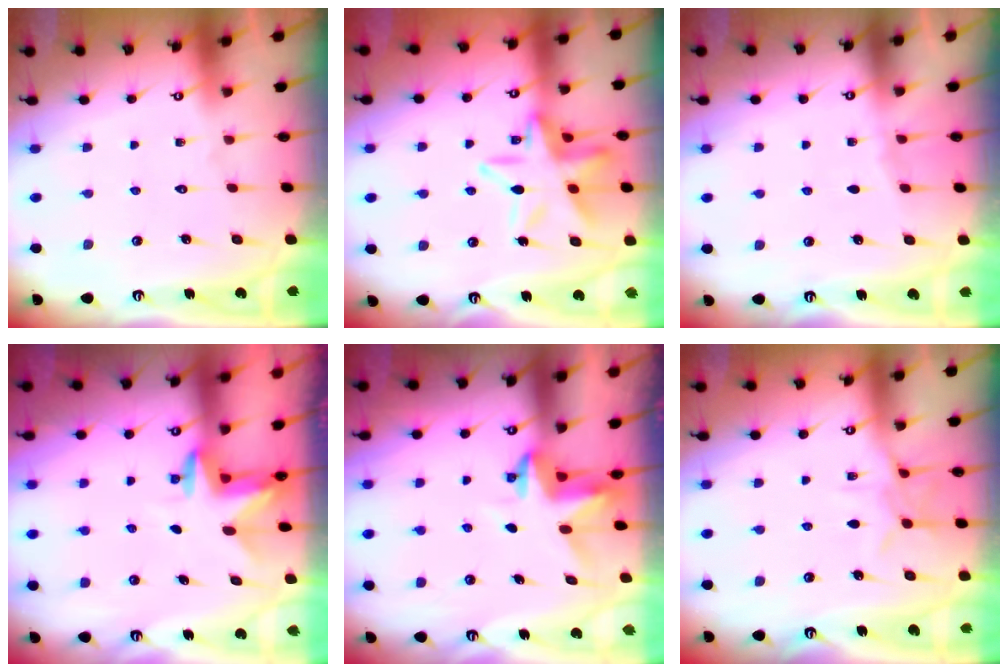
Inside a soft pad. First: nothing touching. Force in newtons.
{"total": 15.5, "press": 15.4, "slide": 1.5}
{"total": 2.0, "press": 2.0, "slide": 0.4}
{"total": 2.7, "press": 2.7, "slide": 0.2}
{"total": 3.7, "press": 3.6, "slide": 0.3}
{"total": 7.9, "press": 7.9, "slide": 0.6}